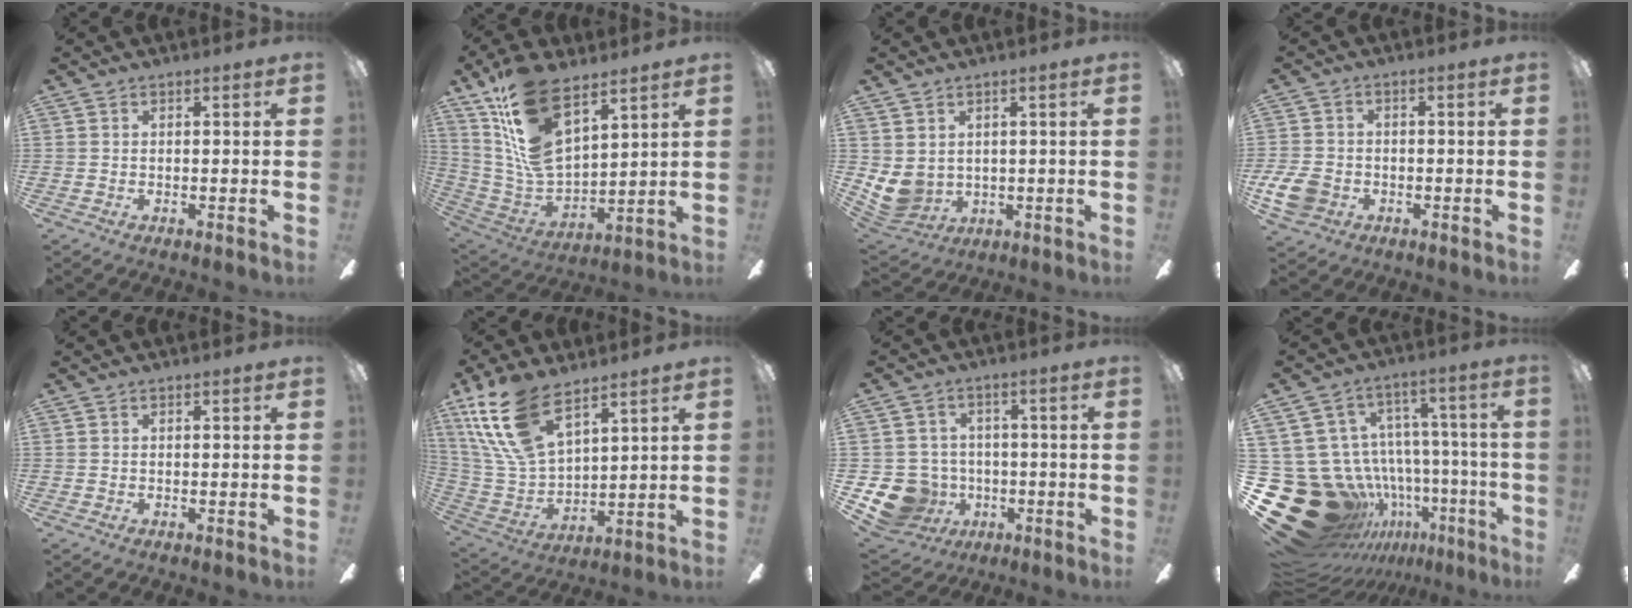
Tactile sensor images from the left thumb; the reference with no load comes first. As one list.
[{"total": 19.9, "force": [12.1, 9.2, 12.9], "torque": [-0.268, -0.068, 0.218]}, {"total": 6.8, "force": [1.3, 5.9, 3.1], "torque": [-0.092, -0.017, 0.026]}, {"total": 7.2, "force": [-2.4, 5.9, 3.5], "torque": [-0.080, 0.017, -0.046]}, {"total": 0.0}, {"total": 18.8, "force": [11.8, 8.1, 12.1], "torque": [-0.291, -0.051, 0.212]}, {"total": 12.4, "force": [-4.5, 10.7, 4.5], "torque": [-0.124, 0.026, -0.073]}, {"total": 27.1, "force": [-10.3, 20.6, 14.4], "torque": [-0.255, 0.025, -0.081]}]